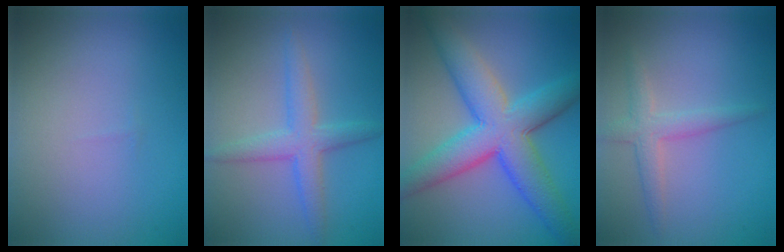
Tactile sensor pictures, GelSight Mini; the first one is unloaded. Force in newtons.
{"total": 3.7, "press": 3.7, "slide": 0.1}
{"total": 9.4, "press": 9.4, "slide": 0.1}
{"total": 2.4, "press": 2.4, "slide": 0.1}